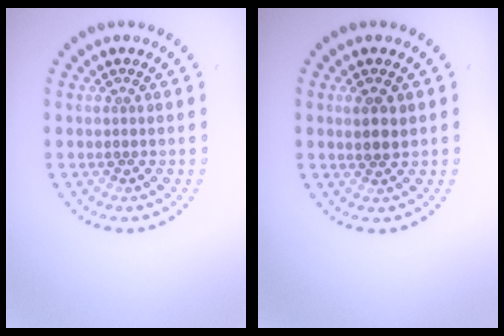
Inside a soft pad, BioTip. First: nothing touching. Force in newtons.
{"total": 1.9, "press": 1.8, "slide": 0.6}